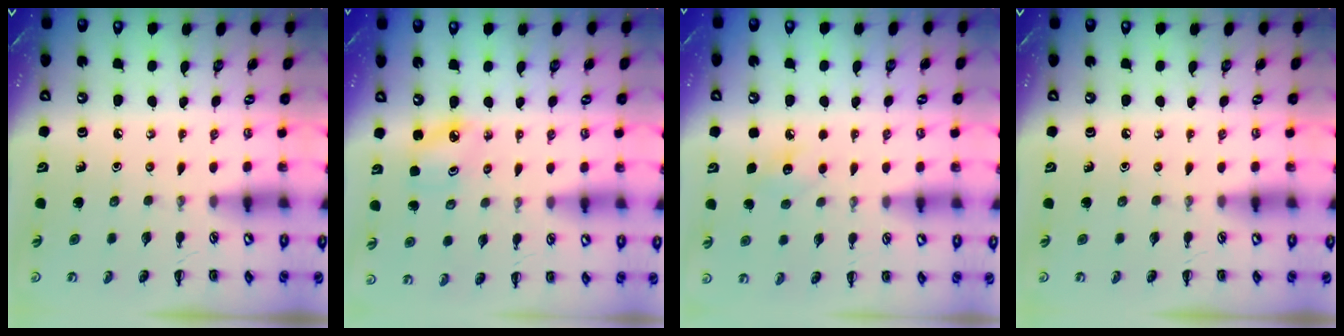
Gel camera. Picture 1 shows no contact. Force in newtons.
{"total": 3.1, "press": 3.0, "slide": 0.5}
{"total": 6.8, "press": 6.7, "slide": 1.6}
{"total": 0.0}